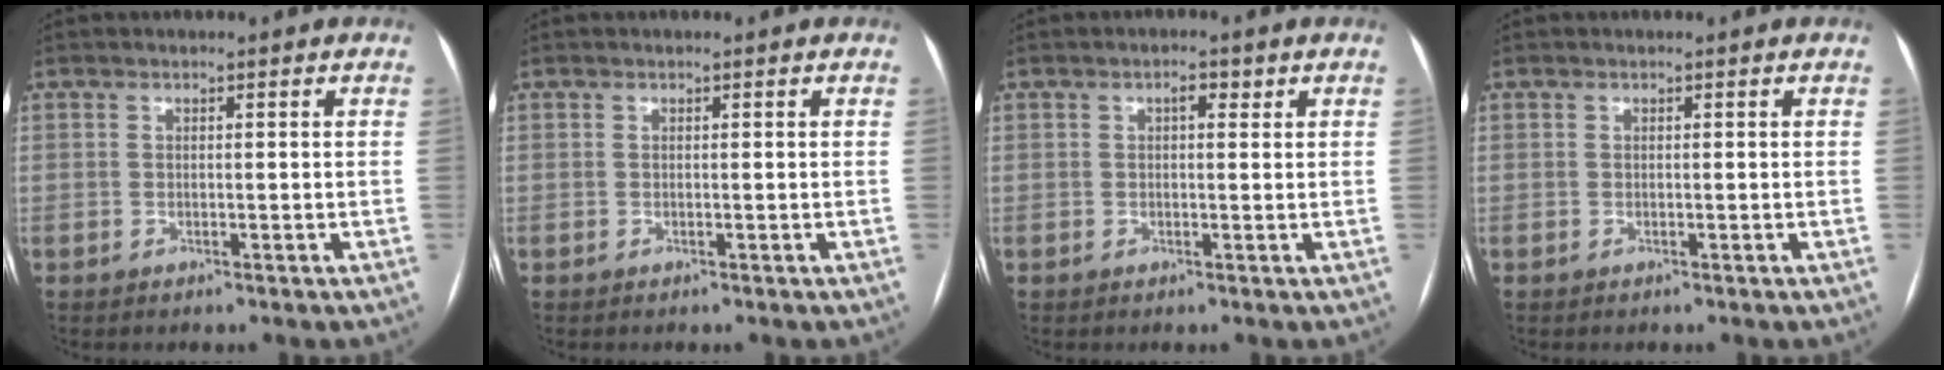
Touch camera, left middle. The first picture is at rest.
{"total": 0.0}
{"total": 1.7, "force": [0.7, 0.7, 1.4], "torque": [-0.022, 0.008, 0.010]}
{"total": 0.0}